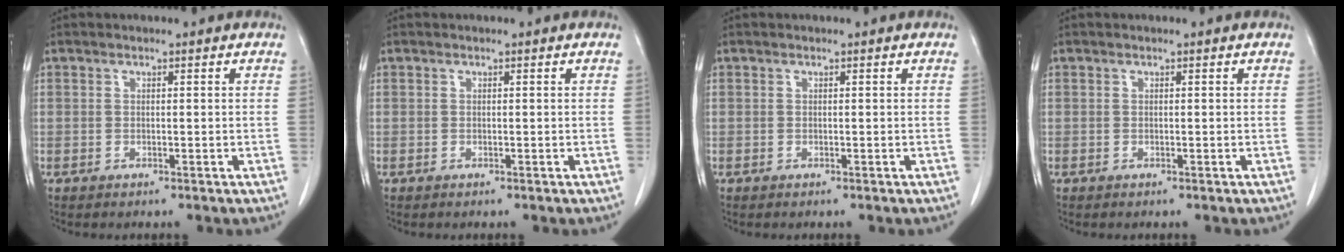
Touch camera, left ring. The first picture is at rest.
{"total": 0.0}
{"total": 0.0}
{"total": 0.0}